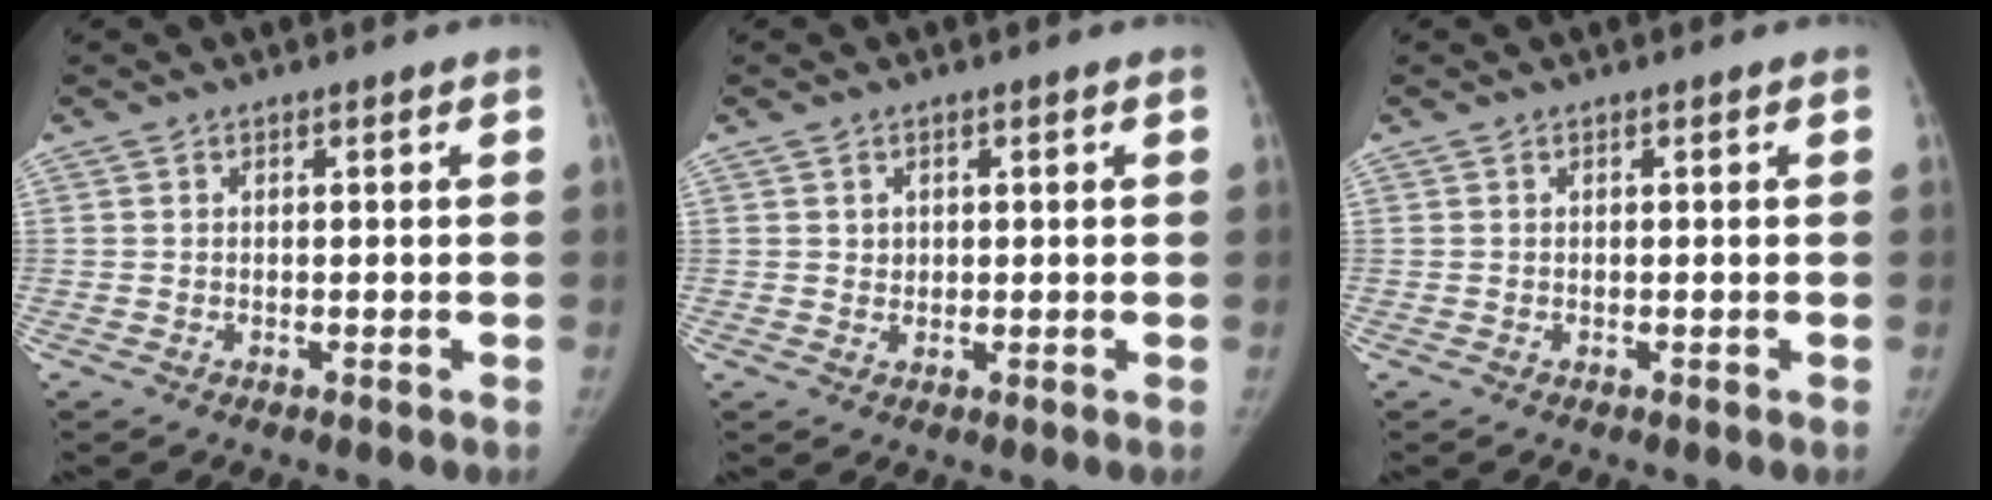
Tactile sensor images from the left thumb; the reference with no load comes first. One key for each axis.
{"total": 1.4, "fx": 0.5, "fy": 1.3, "fz": 0.2, "tx": 0.011, "ty": -0.001, "tz": 0.010}
{"total": 0.0}